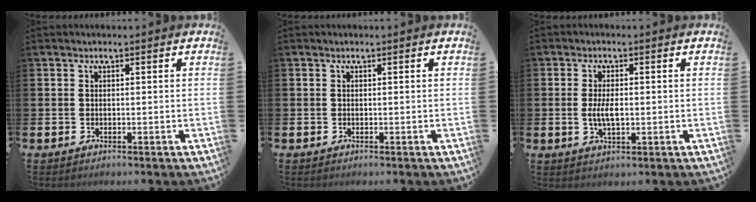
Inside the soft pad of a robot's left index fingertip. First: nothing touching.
{"total": 0.0}
{"total": 3.6, "force": [-0.1, 1.6, 3.2], "torque": [-0.062, -0.001, -0.006]}